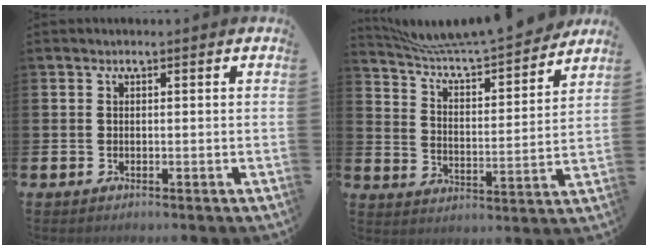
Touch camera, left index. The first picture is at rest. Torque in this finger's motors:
{"motor_torque": [0.37, -0.68, 0.55, 0.06]}